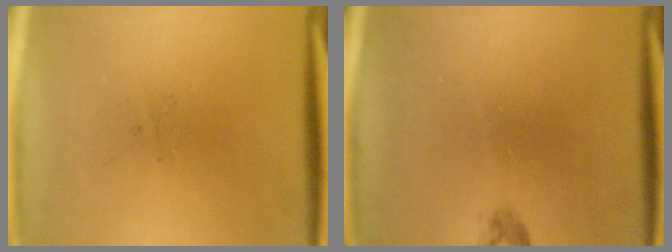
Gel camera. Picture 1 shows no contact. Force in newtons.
{"total": 0.8}